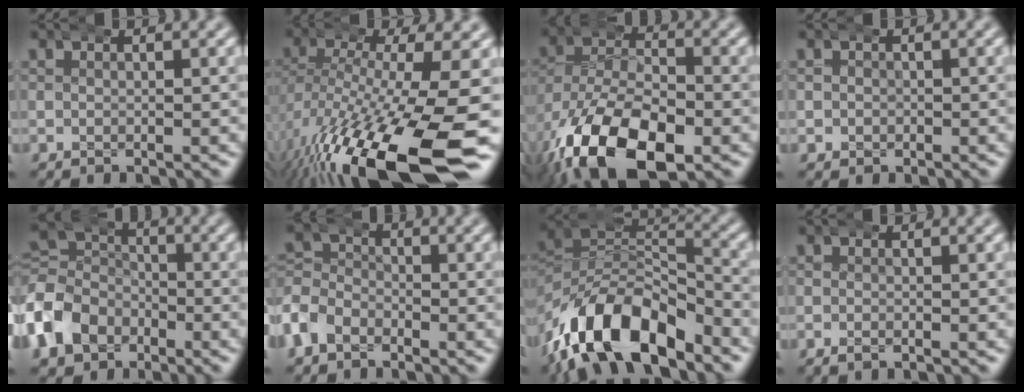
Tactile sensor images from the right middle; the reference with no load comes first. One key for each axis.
{"total": 12.2, "fx": -6.4, "fy": 4.3, "fz": 9.5, "tx": -0.173, "ty": -0.046, "tz": -0.071}
{"total": 11.2, "fx": -4.2, "fy": 7.0, "fz": 7.7, "tx": -0.154, "ty": -0.041, "tz": -0.051}
{"total": 0.8, "fx": -0.1, "fy": 0.8, "fz": -0.1, "tx": 0.003, "ty": 0.001, "tz": -0.002}
{"total": 7.3, "fx": -1.6, "fy": 6.6, "fz": 2.7, "tx": -0.065, "ty": -0.020, "tz": -0.028}
{"total": 4.6, "fx": -1.5, "fy": 4.1, "fz": 1.3, "tx": -0.036, "ty": -0.013, "tz": -0.028}
{"total": 11.1, "fx": -5.0, "fy": 6.9, "fz": 7.2, "tx": -0.130, "ty": -0.032, "tz": -0.074}
{"total": 0.7, "fx": -0.6, "fy": 0.2, "fz": 0.4, "tx": -0.005, "ty": 0.002, "tz": -0.011}